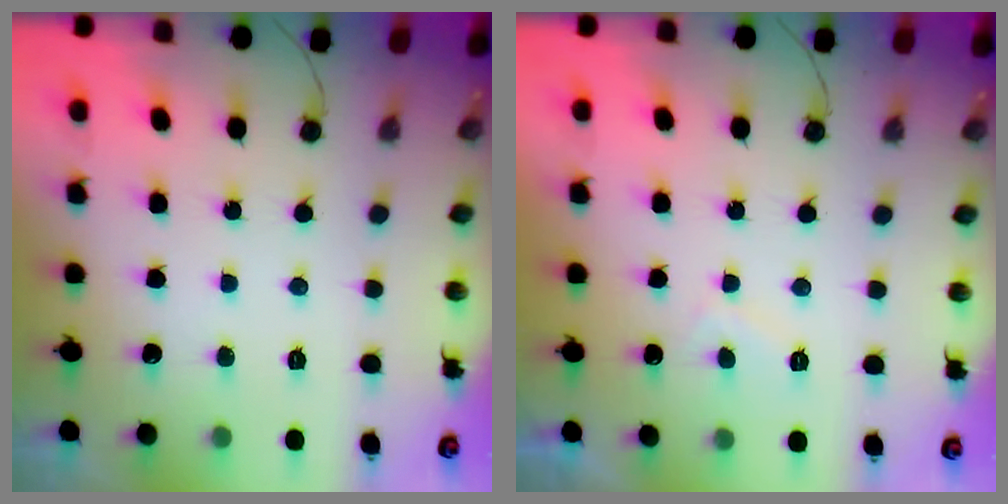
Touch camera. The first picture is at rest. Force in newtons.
{"total": 1.6, "press": 1.4, "slide": 0.7}